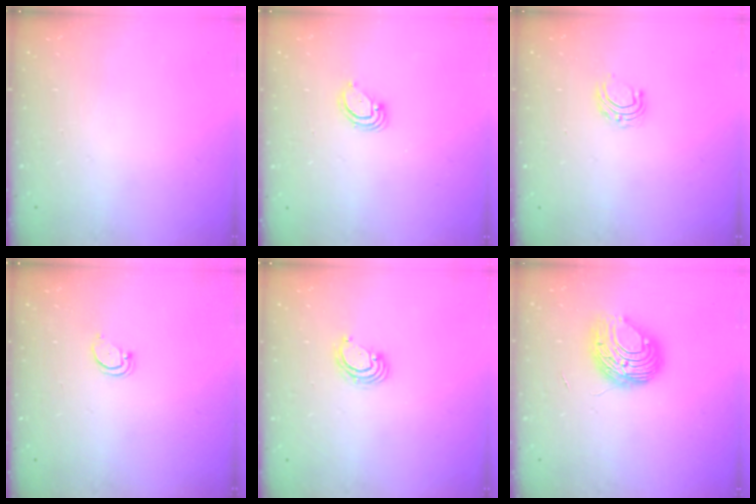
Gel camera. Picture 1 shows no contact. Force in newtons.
{"total": 3.6, "press": 3.6, "slide": 0.2}
{"total": 5.0, "press": 5.0, "slide": 0.4}
{"total": 2.5, "press": 2.5, "slide": 0.2}
{"total": 3.8, "press": 3.8, "slide": 0.2}
{"total": 9.0, "press": 9.0, "slide": 0.9}